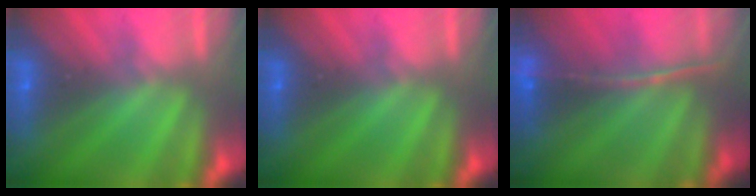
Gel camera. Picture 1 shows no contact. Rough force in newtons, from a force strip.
{"total": 0.0}
{"total": 1.6}